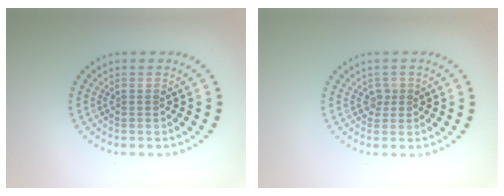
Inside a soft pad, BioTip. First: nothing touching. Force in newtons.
{"total": 1.1, "press": 0.8, "slide": 0.7}